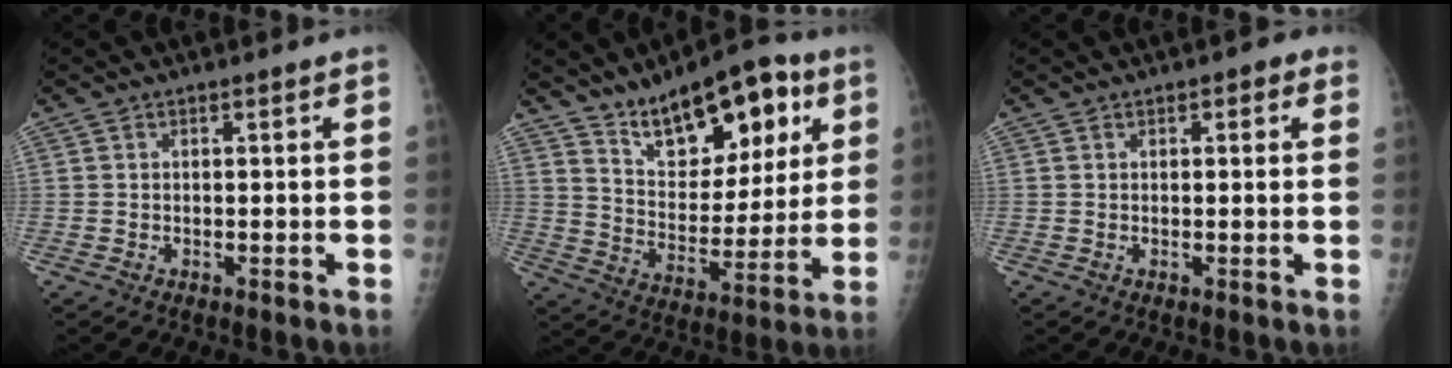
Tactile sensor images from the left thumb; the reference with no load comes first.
{"total": 18.6, "force": [10.4, 9.0, 12.5], "torque": [-0.139, -0.044, 0.172]}
{"total": 2.4, "force": [1.2, 1.1, 1.7], "torque": [-0.011, 0.000, 0.010]}